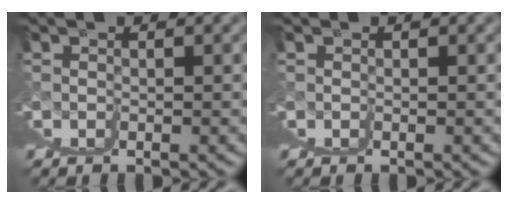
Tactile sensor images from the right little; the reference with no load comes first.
{"total": 0.0}